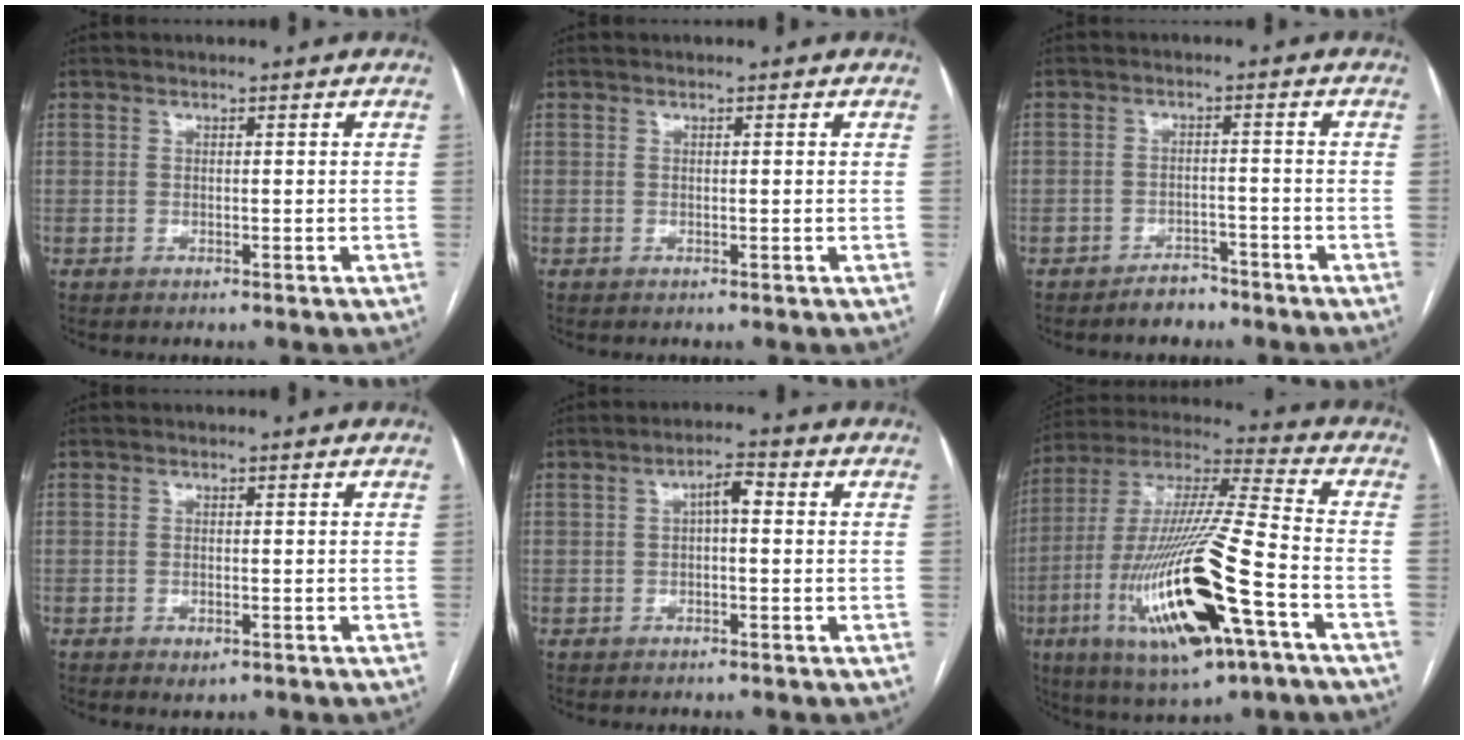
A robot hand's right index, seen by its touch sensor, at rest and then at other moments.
{"total": 0.5, "force": [0.2, 0.1, 0.5], "torque": [-0.012, 0.003, 0.004]}
{"total": 3.4, "force": [-2.8, 1.8, 0.6], "torque": [-0.009, 0.007, -0.040]}
{"total": 1.3, "force": [-0.6, 0.8, 0.8], "torque": [-0.007, 0.000, -0.002]}
{"total": 3.3, "force": [0.5, 1.0, 3.1], "torque": [-0.053, 0.018, 0.007]}
{"total": 24.2, "force": [-8.6, 3.5, 22.3], "torque": [-0.460, -0.034, -0.147]}